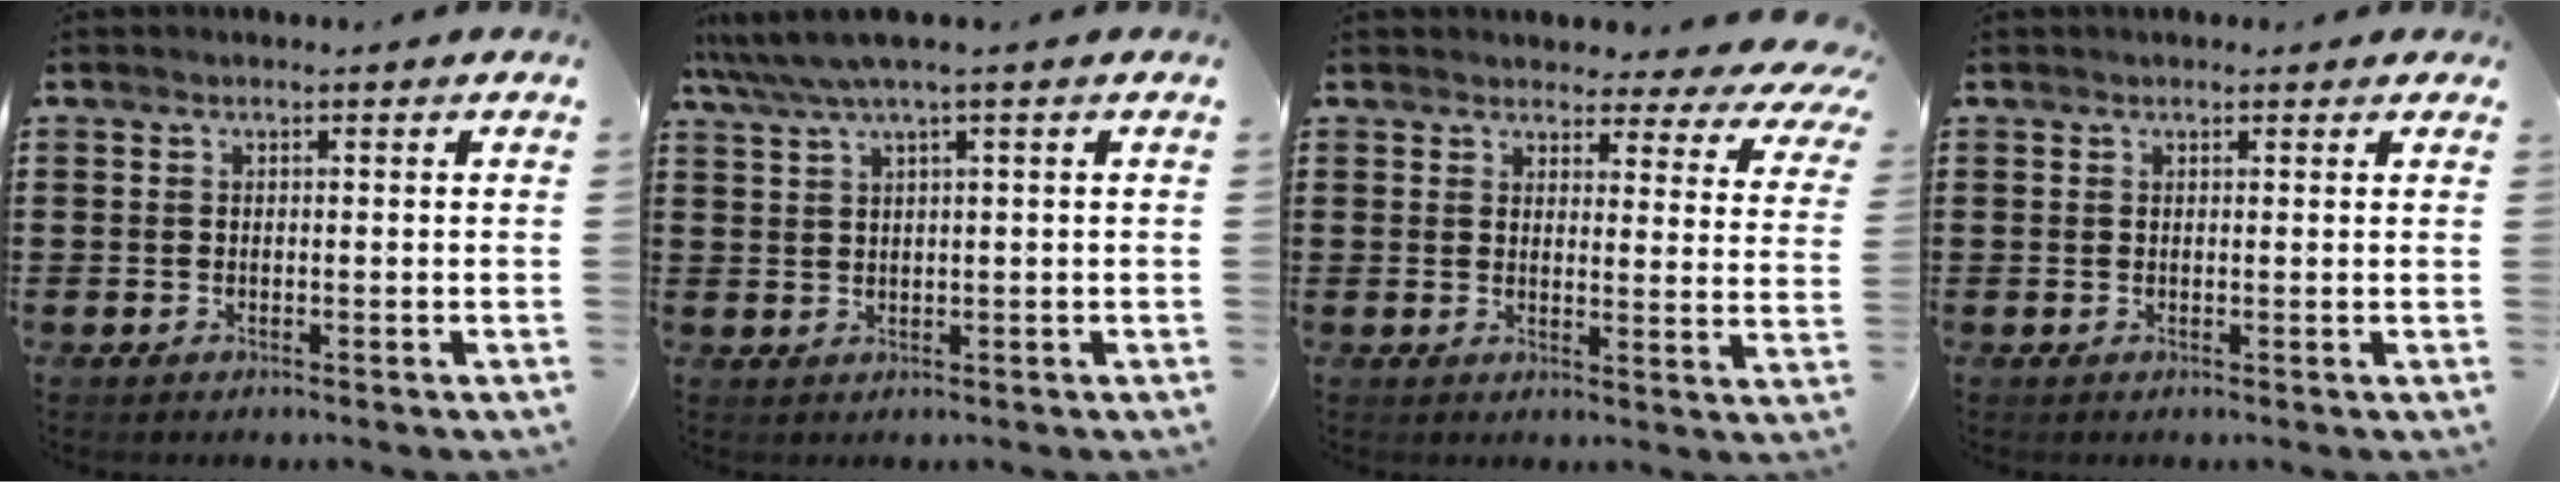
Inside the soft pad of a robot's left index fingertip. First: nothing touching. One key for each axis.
{"total": 3.4, "fx": 1.7, "fy": 0.0, "fz": 2.9, "tx": -0.067, "ty": -0.004, "tz": 0.025}
{"total": 3.8, "fx": 3.5, "fy": 0.8, "fz": 1.2, "tx": -0.032, "ty": -0.018, "tz": 0.060}
{"total": 0.9, "fx": 0.7, "fy": 0.4, "fz": 0.4, "tx": -0.008, "ty": 0.004, "tz": 0.013}